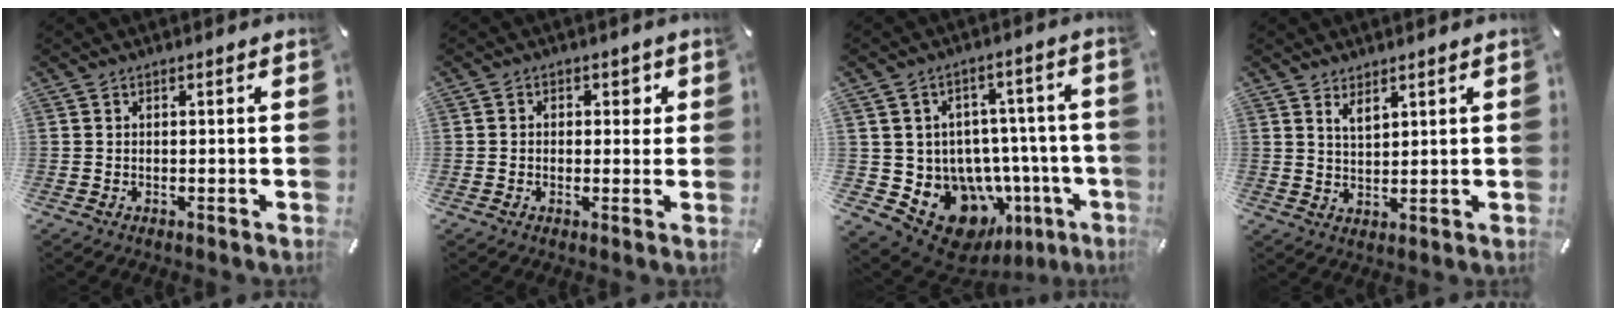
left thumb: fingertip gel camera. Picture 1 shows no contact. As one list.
[{"total": 2.8, "force": [-0.2, 2.4, 1.6], "torque": [-0.009, 0.003, -0.014]}, {"total": 14.6, "force": [-6.7, 10.9, 6.9], "torque": [-0.095, 0.020, -0.090]}, {"total": 3.4, "force": [2.8, 1.4, 1.5], "torque": [-0.033, -0.011, 0.052]}]